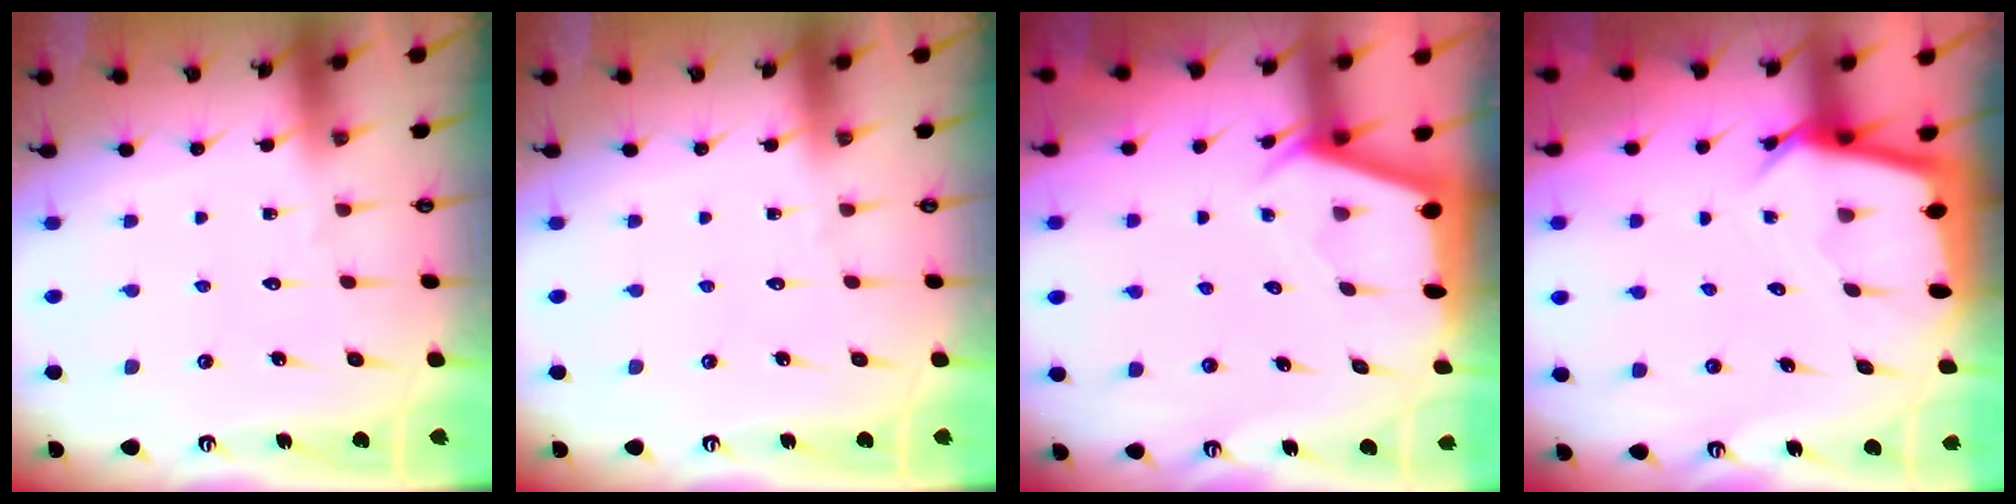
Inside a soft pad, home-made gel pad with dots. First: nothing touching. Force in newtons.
{"total": 0.0}
{"total": 2.4, "press": 2.4, "slide": 0.3}
{"total": 4.0, "press": 4.0, "slide": 0.4}